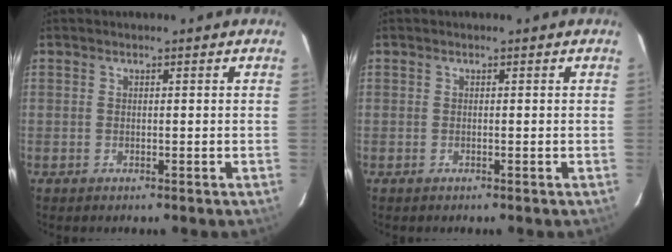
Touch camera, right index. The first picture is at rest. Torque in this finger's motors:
{"motor_torque": [0.04, 0.06, -0.04, 0.00]}